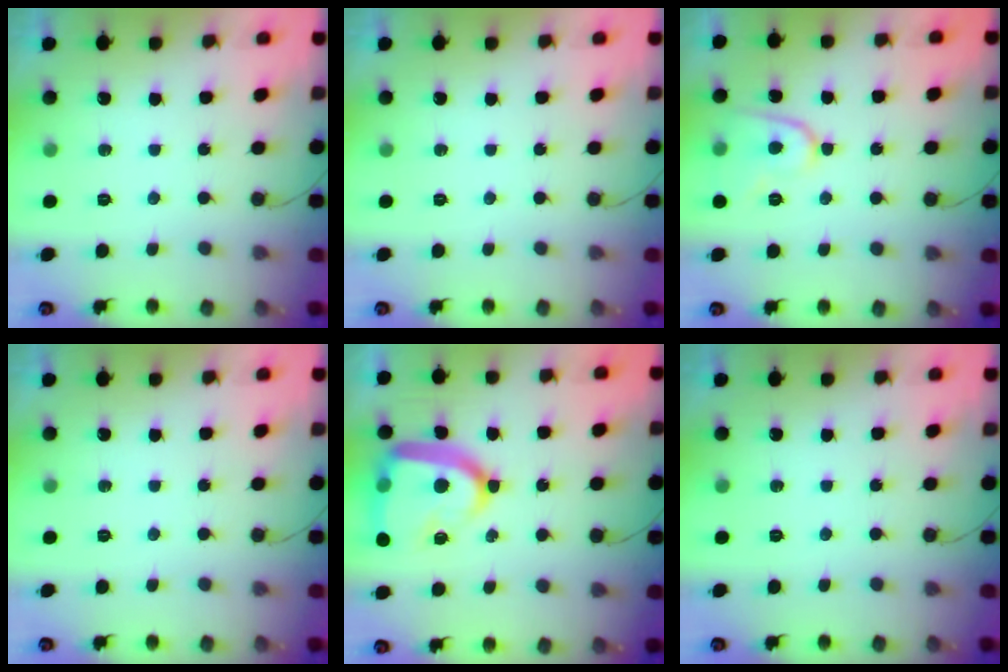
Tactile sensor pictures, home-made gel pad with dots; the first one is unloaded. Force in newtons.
{"total": 0.0}
{"total": 8.9, "press": 8.9, "slide": 0.8}
{"total": 0.0}
{"total": 19.2, "press": 19.1, "slide": 1.7}
{"total": 0.0}